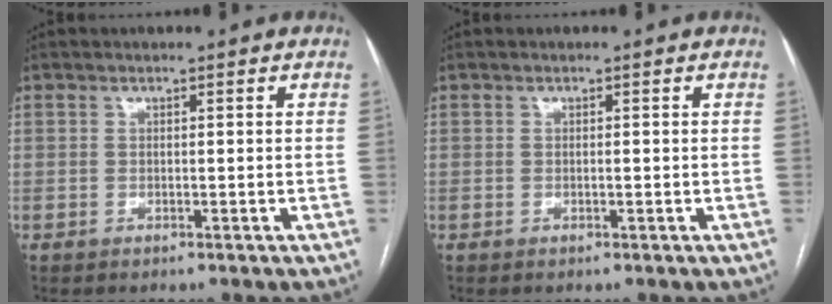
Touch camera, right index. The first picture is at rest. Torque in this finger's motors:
{"motor_torque": [-0.11, 0.06, -0.03, -0.01]}